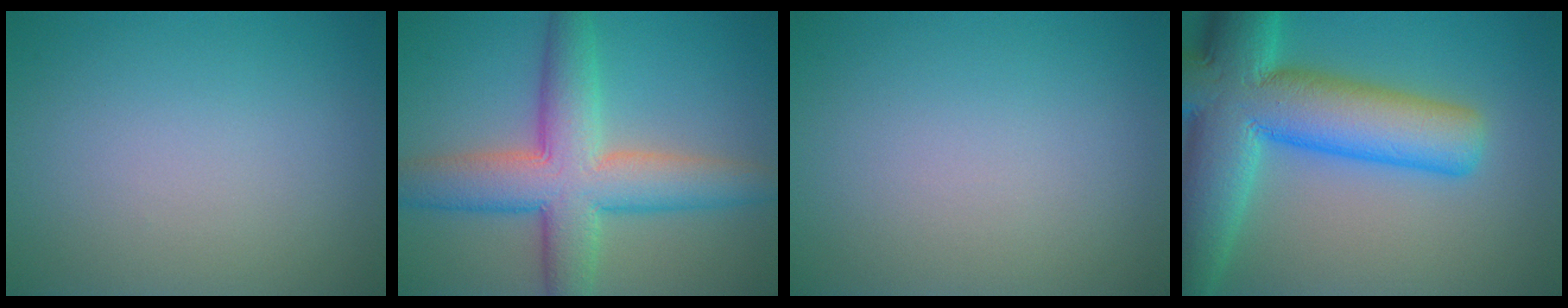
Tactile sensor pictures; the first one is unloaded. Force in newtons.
{"total": 8.6, "press": 8.6, "slide": 0.2}
{"total": 0.0}
{"total": 13.3, "press": 13.3, "slide": 0.5}